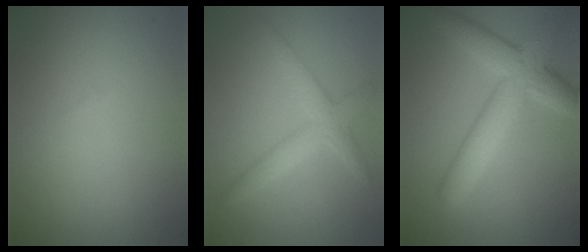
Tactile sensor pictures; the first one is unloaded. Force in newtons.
{"total": 3.0, "press": 3.0, "slide": 0.1}
{"total": 5.7, "press": 5.7, "slide": 0.1}